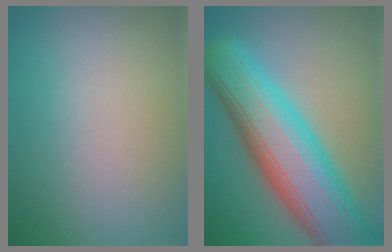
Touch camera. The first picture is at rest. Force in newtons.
{"total": 12.6, "press": 12.6, "slide": 0.4}